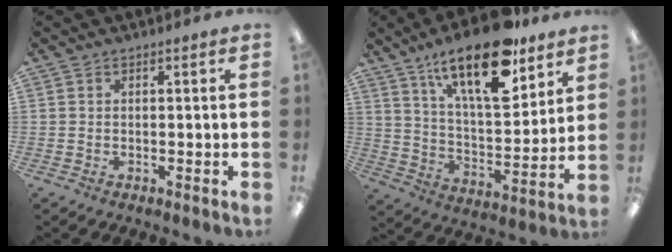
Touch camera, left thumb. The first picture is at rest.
{"total": 20.9, "force": [14.0, 7.7, 13.5], "torque": [-0.215, -0.081, 0.232]}